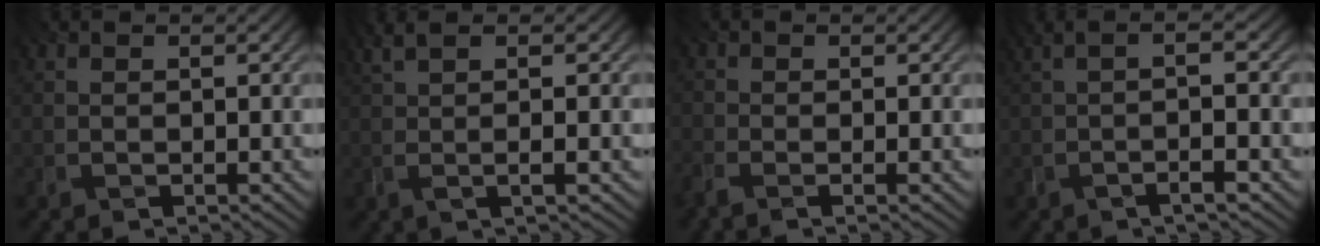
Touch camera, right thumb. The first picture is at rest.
{"total": 3.7, "force": [0.5, 0.4, 3.7], "torque": [-0.063, 0.016, -0.002]}
{"total": 1.8, "force": [-1.5, 0.6, 0.9], "torque": [-0.026, -0.003, -0.038]}
{"total": 4.6, "force": [-1.5, 0.4, 4.4], "torque": [-0.066, 0.012, -0.037]}